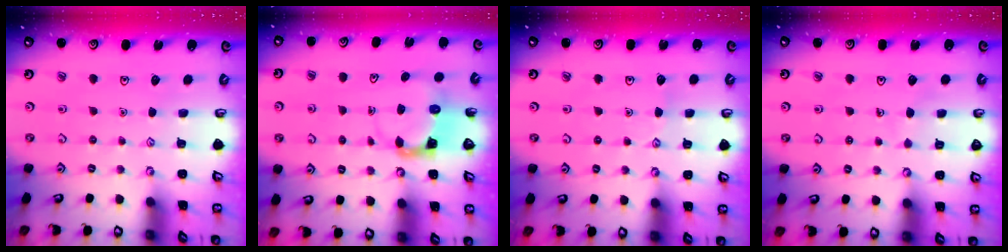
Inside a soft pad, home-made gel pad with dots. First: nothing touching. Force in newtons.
{"total": 3.7, "press": 3.7, "slide": 0.4}
{"total": 3.5, "press": 3.5, "slide": 0.4}
{"total": 2.3, "press": 2.3, "slide": 0.1}